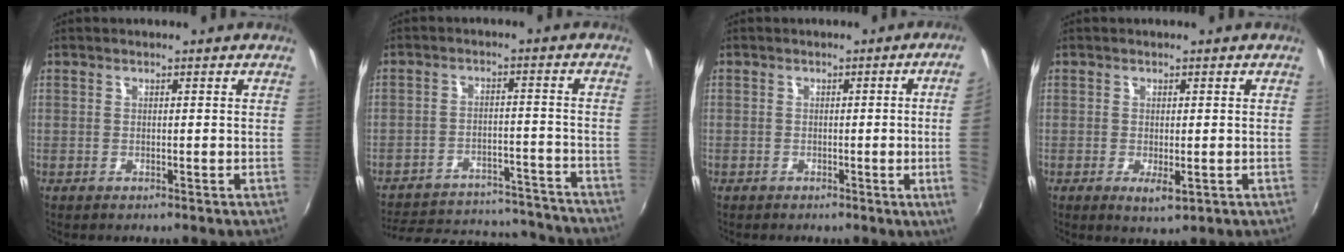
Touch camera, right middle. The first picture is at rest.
{"total": 24.0, "force": [-21.1, 7.9, 8.2], "torque": [-0.166, 0.024, -0.260]}
{"total": 6.8, "force": [-0.2, -1.5, 6.6], "torque": [-0.080, -0.009, 0.000]}
{"total": 2.7, "force": [-0.7, 1.1, 2.4], "torque": [-0.042, -0.013, -0.008]}